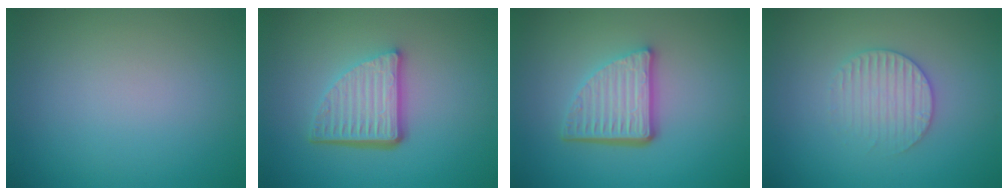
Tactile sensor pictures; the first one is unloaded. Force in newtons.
{"total": 5.3, "press": 3.7, "slide": 3.9}
{"total": 5.1, "press": 3.6, "slide": 3.6}
{"total": 2.8, "press": 2.7, "slide": 0.6}